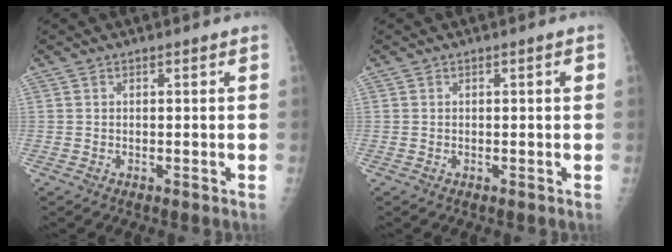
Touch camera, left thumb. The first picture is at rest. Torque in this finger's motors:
{"motor_torque": [0.34, 0.30, 0.10, -0.01, 0.00]}